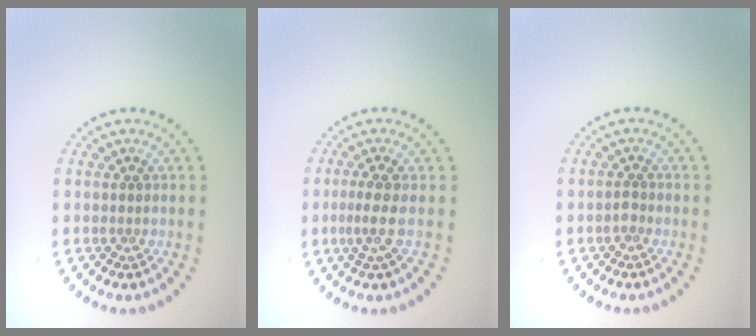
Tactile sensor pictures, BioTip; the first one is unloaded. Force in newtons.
{"total": 2.1, "press": 1.4, "slide": 1.6}
{"total": 0.7, "press": 0.6, "slide": 0.4}